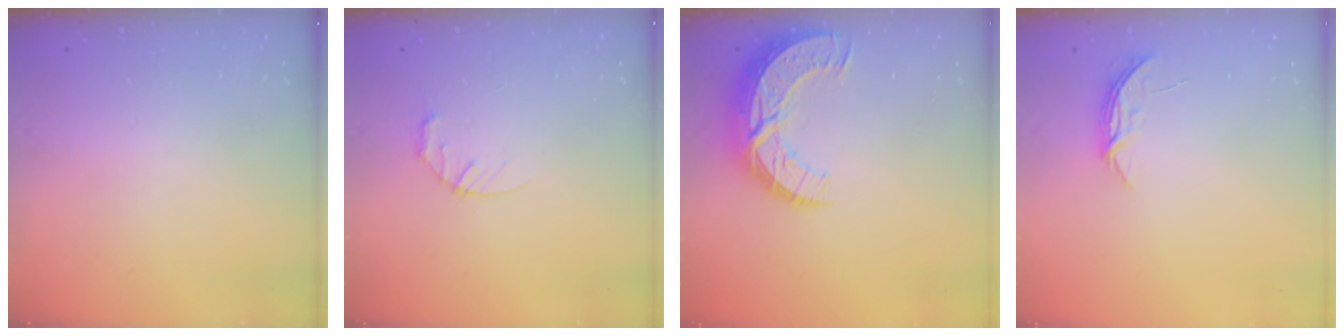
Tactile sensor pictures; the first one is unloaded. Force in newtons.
{"total": 3.1, "press": 3.1, "slide": 0.4}
{"total": 12.6, "press": 12.6, "slide": 0.8}
{"total": 4.0, "press": 4.0, "slide": 0.5}